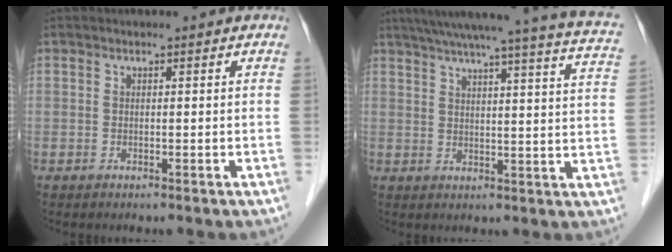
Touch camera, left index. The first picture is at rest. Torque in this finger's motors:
{"motor_torque": [0.65, -0.95, 0.29, 0.09]}